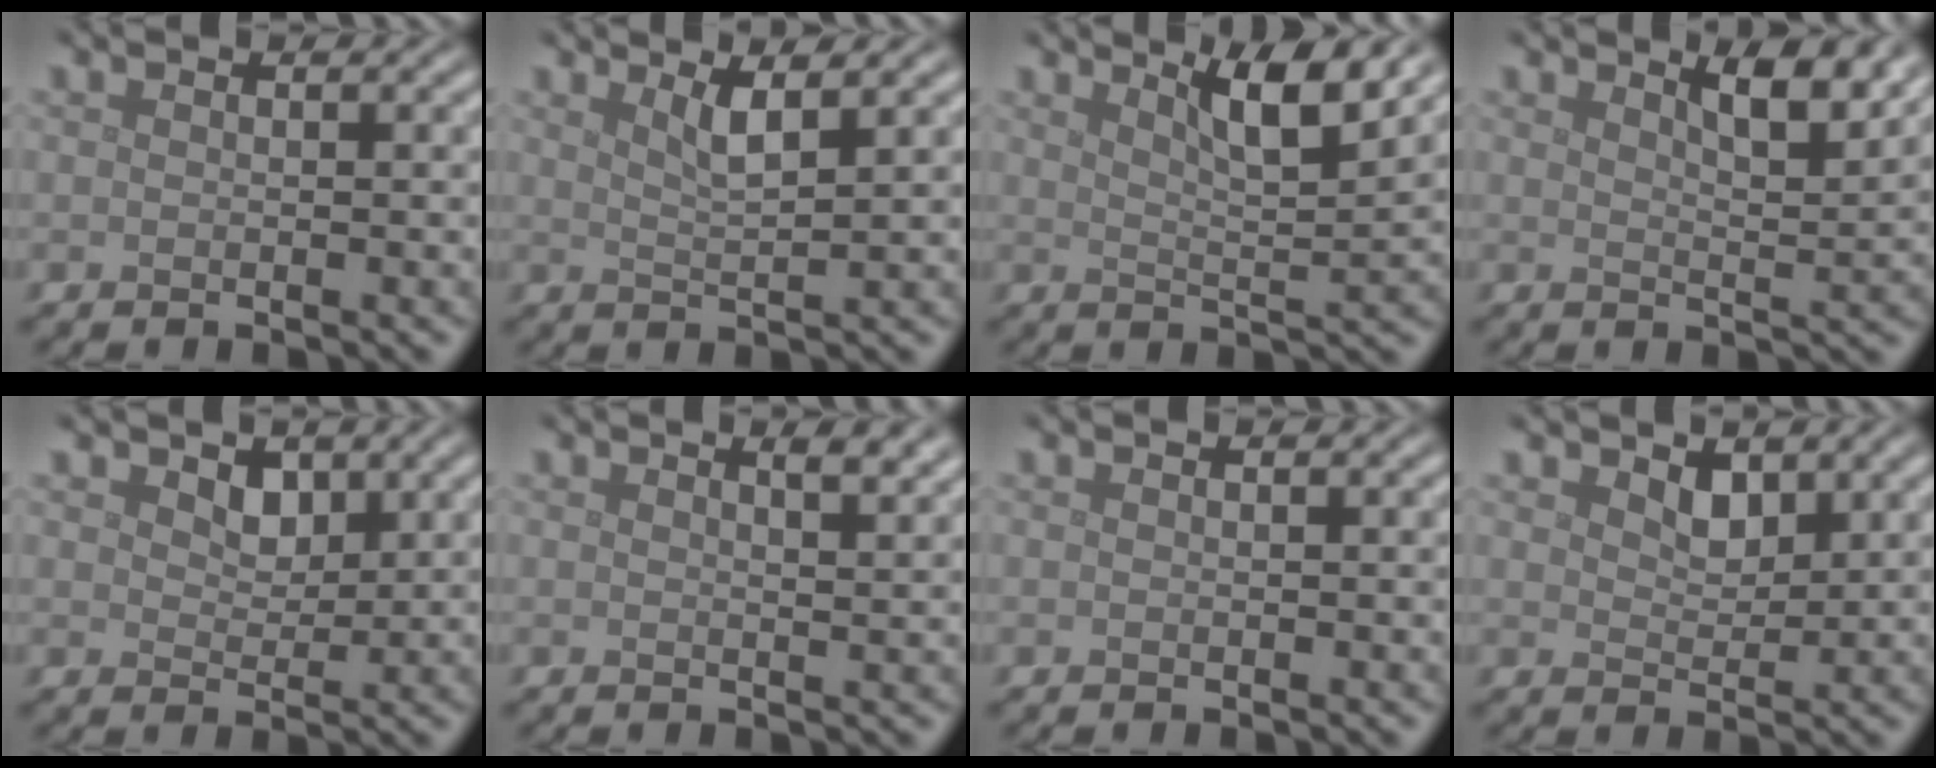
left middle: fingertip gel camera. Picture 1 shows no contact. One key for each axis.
{"total": 2.5, "fx": 1.5, "fy": 0.6, "fz": 1.9, "tx": -0.025, "ty": -0.002, "tz": 0.024}
{"total": 5.0, "fx": 3.3, "fy": 0.9, "fz": 3.7, "tx": -0.052, "ty": 0.000, "tz": 0.052}
{"total": 4.4, "fx": 2.9, "fy": 1.1, "fz": 3.0, "tx": -0.039, "ty": 0.003, "tz": 0.039}
{"total": 1.9, "fx": 1.2, "fy": 1.2, "fz": 1.0, "tx": -0.023, "ty": -0.004, "tz": 0.018}
{"total": 2.5, "fx": 1.8, "fy": 0.8, "fz": 1.5, "tx": -0.005, "ty": 0.009, "tz": 0.013}
{"total": 0.0}
{"total": 1.8, "fx": 1.3, "fy": 0.9, "fz": 0.9, "tx": -0.021, "ty": -0.005, "tz": 0.025}